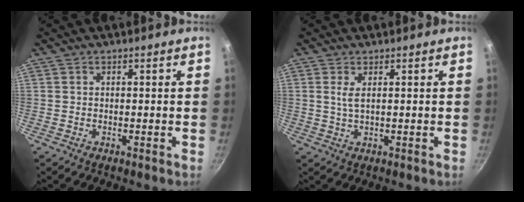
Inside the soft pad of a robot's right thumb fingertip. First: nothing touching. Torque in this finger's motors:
{"motor_torque": [-0.08, 0.05, -0.12, 0.06, 0.00]}